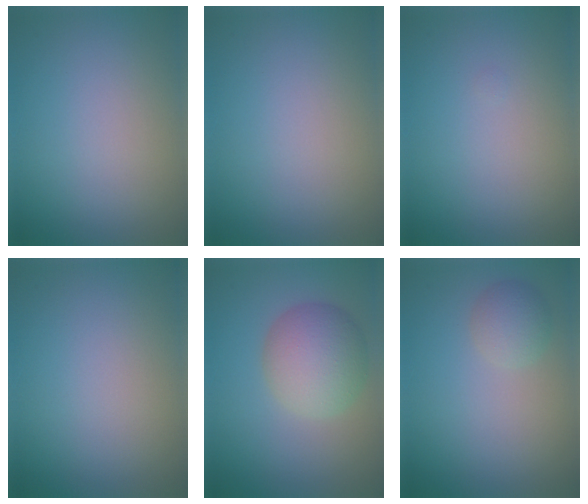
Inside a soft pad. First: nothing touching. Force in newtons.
{"total": 0.0}
{"total": 0.0}
{"total": 0.0}
{"total": 5.8, "press": 5.8, "slide": 0.4}
{"total": 2.1, "press": 2.1, "slide": 0.0}